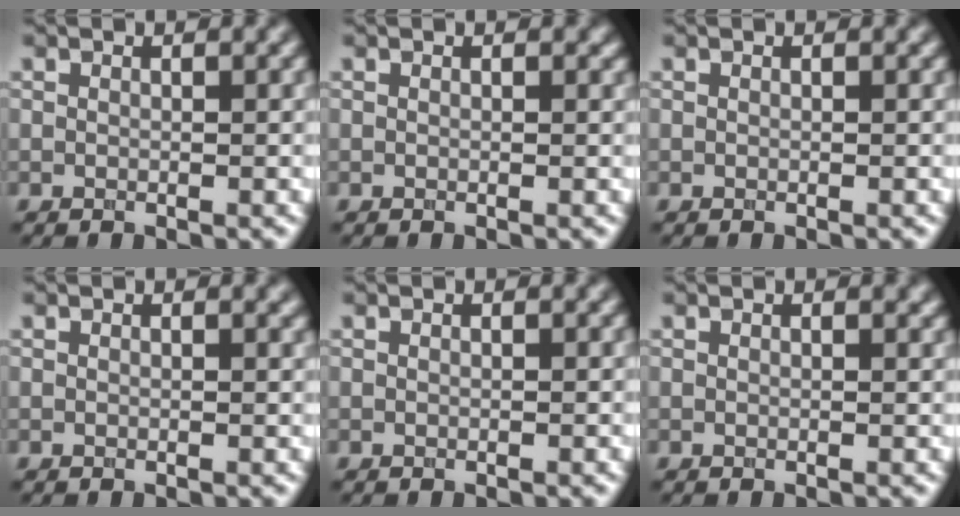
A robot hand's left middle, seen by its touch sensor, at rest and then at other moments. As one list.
[{"total": 0.0}, {"total": 0.0}, {"total": 0.6, "force": [0.4, 0.1, 0.4], "torque": [-0.001, 0.003, 0.005]}, {"total": 0.0}, {"total": 0.6, "force": [0.5, 0.1, 0.3], "torque": [-0.002, 0.002, 0.007]}]